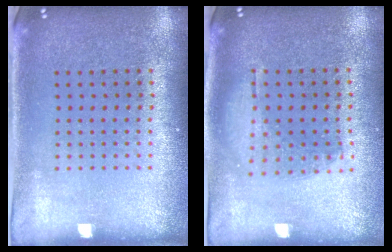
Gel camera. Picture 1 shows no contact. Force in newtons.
{"total": 1.0, "press": 0.9, "slide": 0.4}